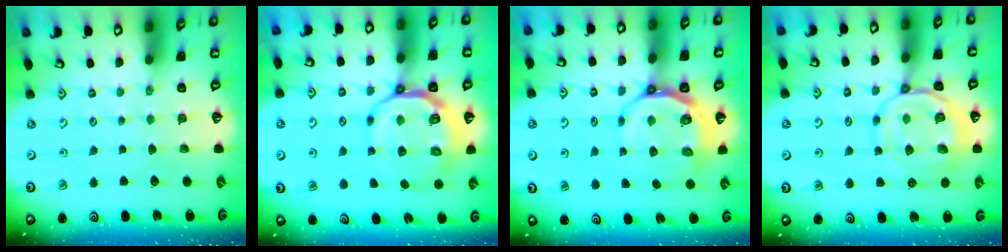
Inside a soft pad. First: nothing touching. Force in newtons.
{"total": 9.5, "press": 9.0, "slide": 3.0}
{"total": 8.1, "press": 7.4, "slide": 3.2}
{"total": 11.6, "press": 11.5, "slide": 1.1}